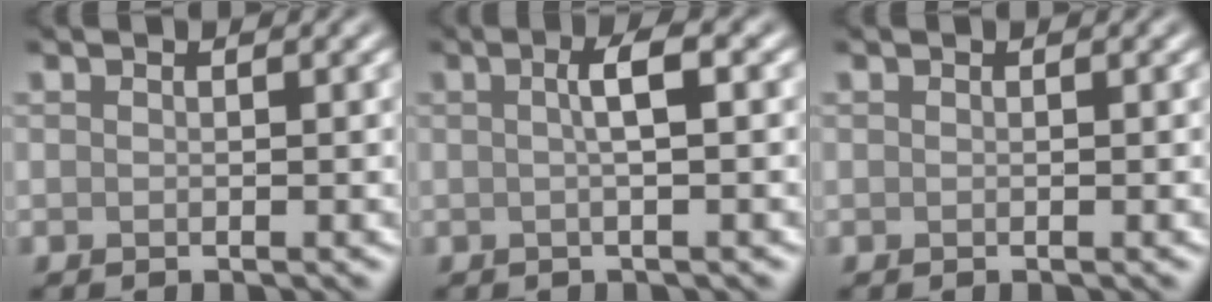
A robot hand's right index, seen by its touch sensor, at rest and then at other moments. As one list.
[{"total": 2.7, "force": [0.3, 0.5, 2.6], "torque": [-0.041, 0.010, 0.001]}, {"total": 0.0}]